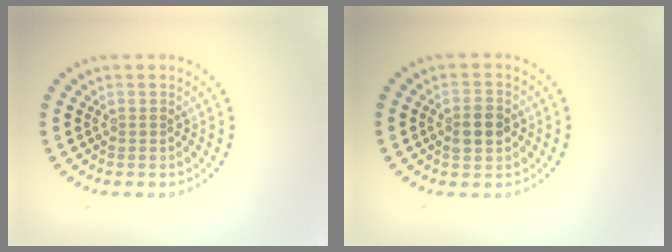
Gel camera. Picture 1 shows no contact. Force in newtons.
{"total": 3.0, "press": 3.0, "slide": 0.1}